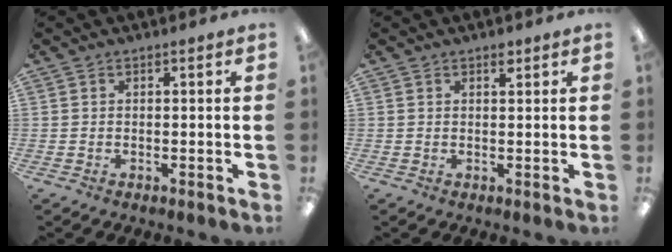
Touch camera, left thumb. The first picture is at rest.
{"total": 1.6, "force": [1.2, 0.6, 0.8], "torque": [-0.002, -0.007, 0.019]}